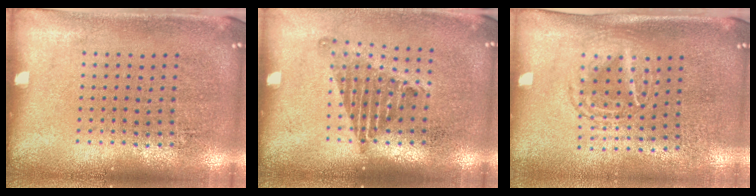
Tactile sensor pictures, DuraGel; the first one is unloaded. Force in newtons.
{"total": 1.3, "press": 1.0, "slide": 0.8}
{"total": 1.6, "press": 1.3, "slide": 0.8}